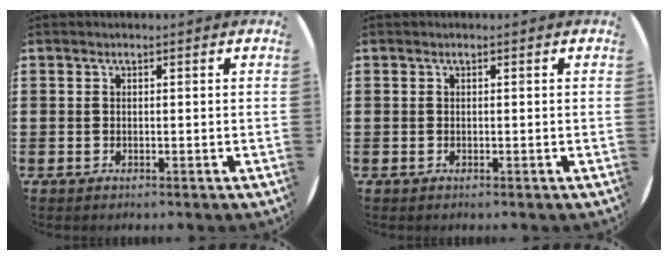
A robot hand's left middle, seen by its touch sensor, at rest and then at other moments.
{"total": 0.0}